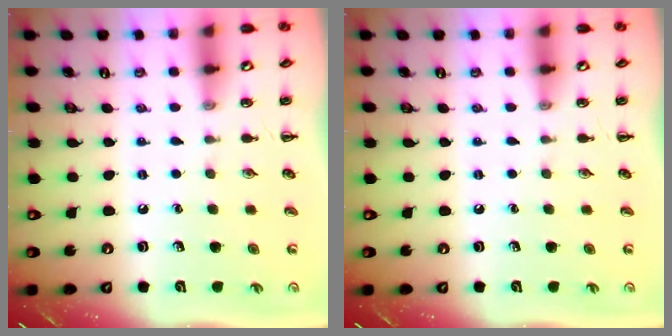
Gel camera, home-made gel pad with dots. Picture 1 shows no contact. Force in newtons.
{"total": 0.0}